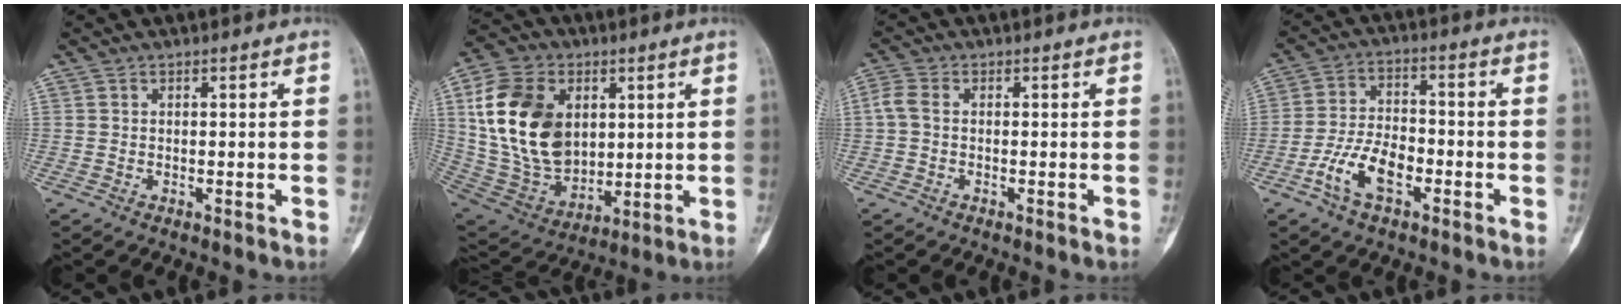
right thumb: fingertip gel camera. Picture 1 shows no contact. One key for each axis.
{"total": 21.6, "fx": 4.7, "fy": 15.2, "fz": 14.7, "tx": -0.259, "ty": -0.013, "tz": 0.102}
{"total": 3.0, "fx": -0.4, "fy": 1.9, "fz": 2.3, "tx": -0.061, "ty": 0.006, "tz": -0.020}
{"total": 9.6, "fx": -4.2, "fy": 5.0, "fz": 7.1, "tx": -0.133, "ty": 0.027, "tz": -0.082}